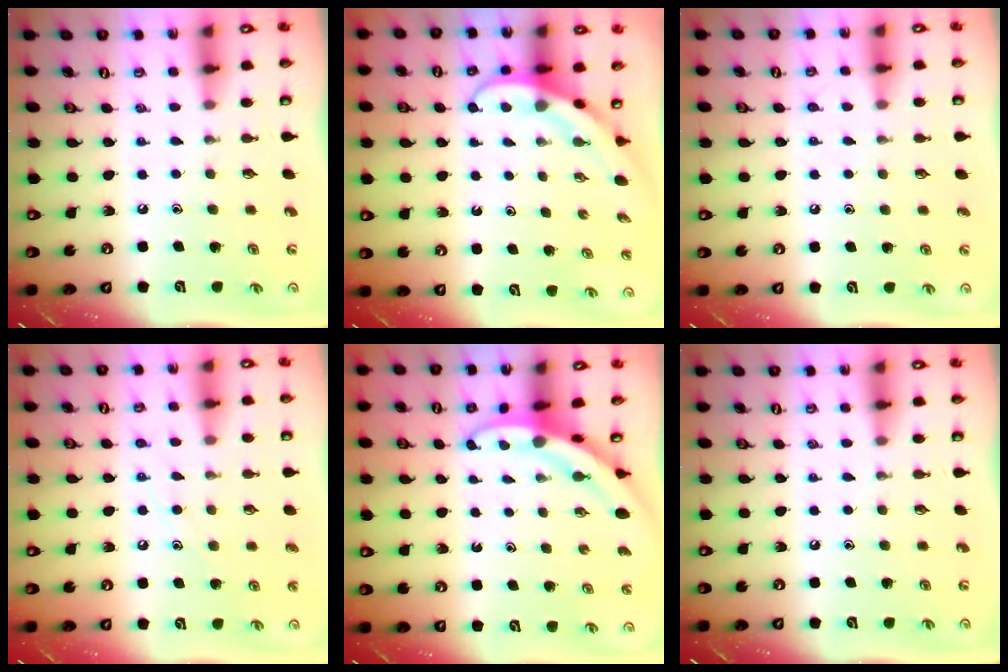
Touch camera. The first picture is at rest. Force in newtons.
{"total": 4.0, "press": 4.0, "slide": 0.3}
{"total": 4.3, "press": 4.2, "slide": 0.6}
{"total": 7.6, "press": 7.6, "slide": 0.3}
{"total": 3.2, "press": 3.2, "slide": 0.3}
{"total": 0.0}